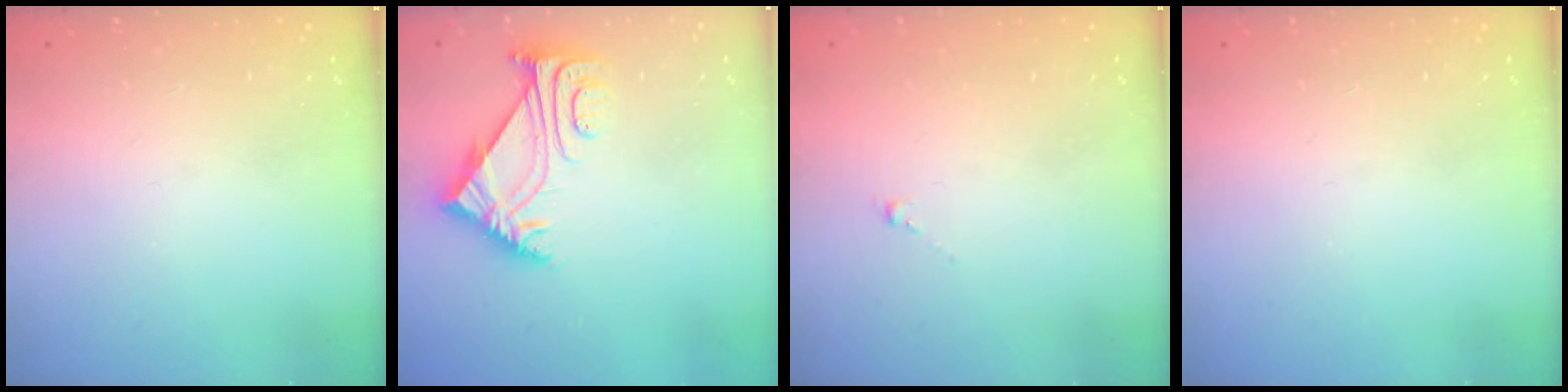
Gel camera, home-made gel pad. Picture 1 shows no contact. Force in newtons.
{"total": 5.9, "press": 5.8, "slide": 1.1}
{"total": 0.5, "press": 0.3, "slide": 0.4}
{"total": 0.0}